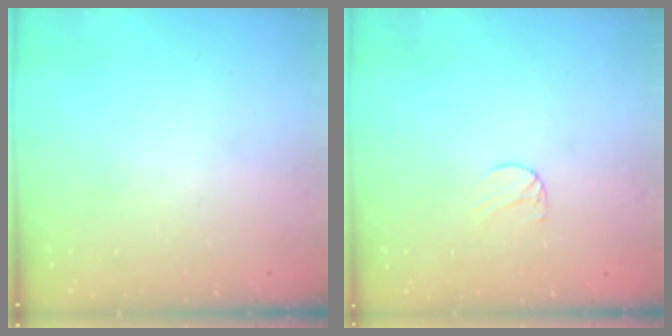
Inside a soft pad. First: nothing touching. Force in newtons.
{"total": 6.5, "press": 6.4, "slide": 0.6}